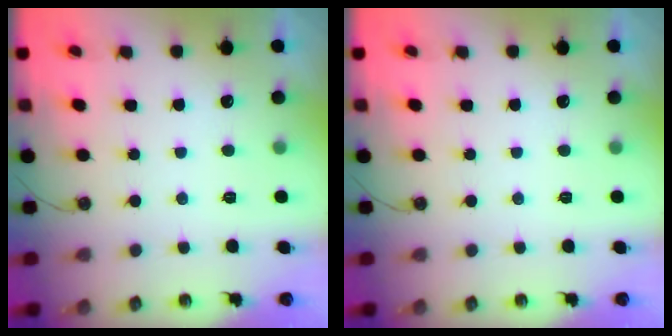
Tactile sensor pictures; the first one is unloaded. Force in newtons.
{"total": 0.0}